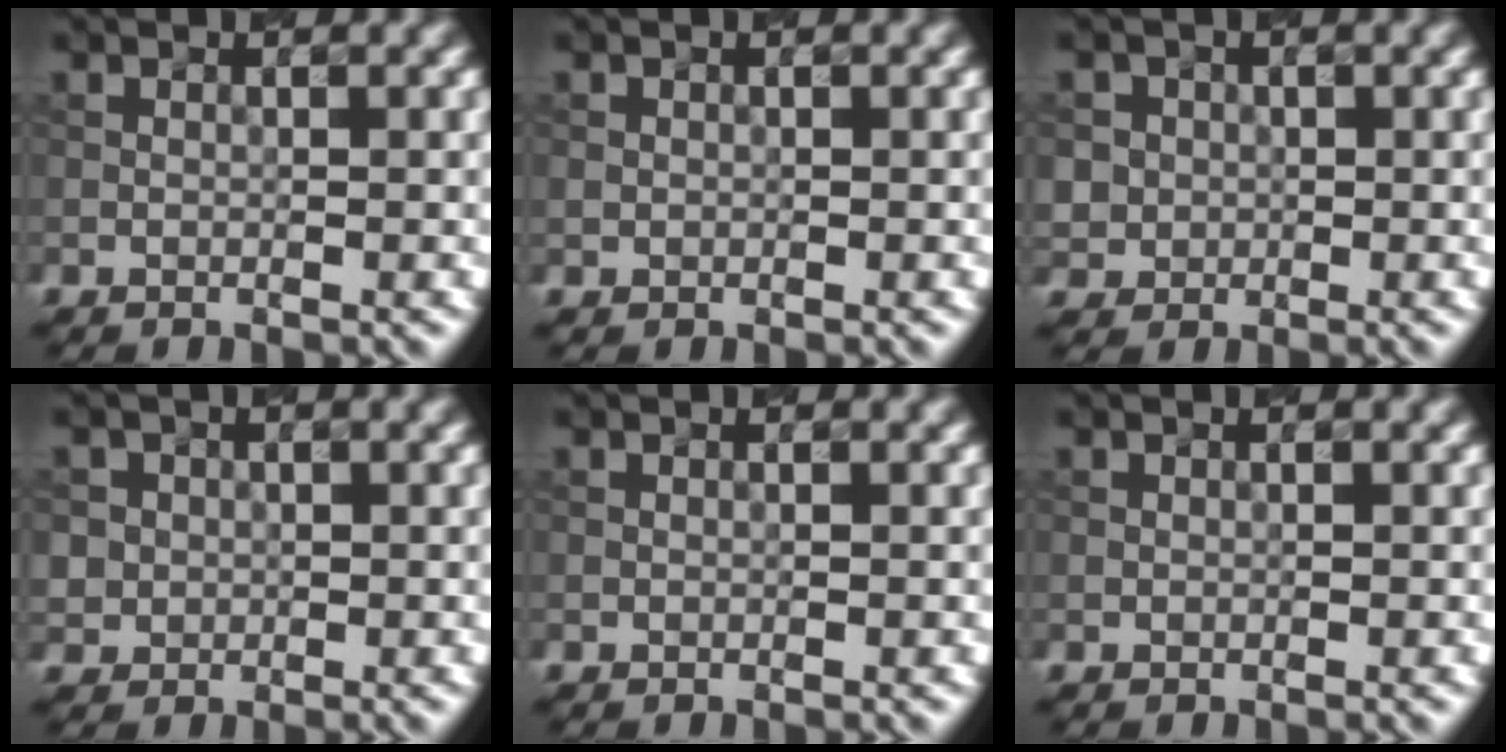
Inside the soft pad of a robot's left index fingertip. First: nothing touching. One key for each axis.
{"total": 0.6, "fx": 0.1, "fy": 0.6, "fz": 0.1, "tx": 0.004, "ty": -0.005, "tz": 0.002}
{"total": 3.2, "fx": 0.5, "fy": 3.0, "fz": 0.7, "tx": -0.012, "ty": 0.005, "tz": 0.011}
{"total": 2.7, "fx": 0.5, "fy": 2.6, "fz": 0.6, "tx": -0.008, "ty": 0.001, "tz": 0.014}
{"total": 0.0}
{"total": 0.0}